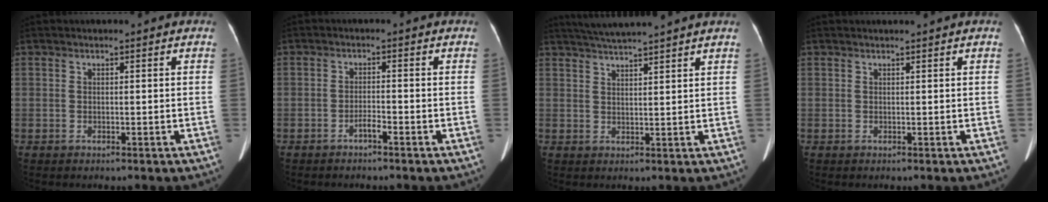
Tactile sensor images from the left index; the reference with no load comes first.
{"total": 1.6, "force": [-1.3, 0.0, 1.0], "torque": [-0.019, 0.002, -0.025]}
{"total": 7.6, "force": [6.9, -1.3, 2.9], "torque": [-0.054, 0.022, 0.107]}
{"total": 1.1, "force": [1.0, -0.3, 0.4], "torque": [-0.007, 0.008, 0.022]}